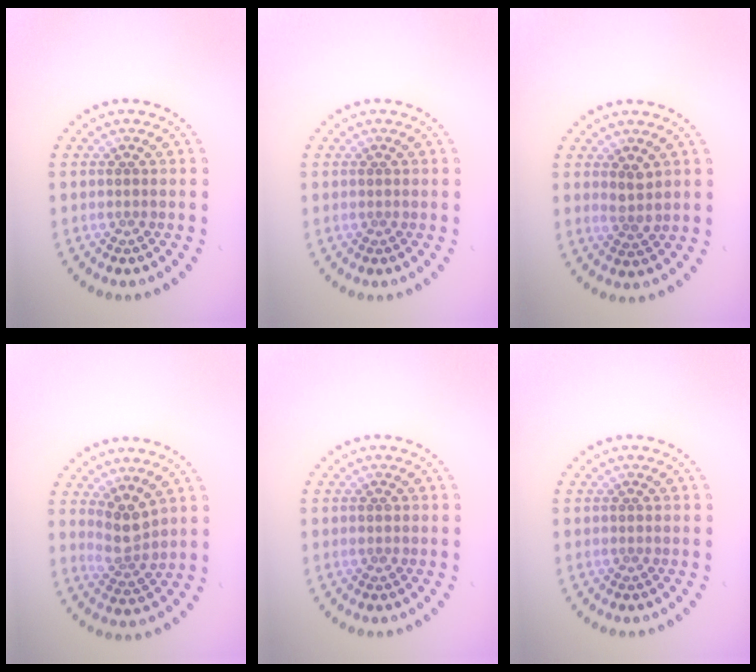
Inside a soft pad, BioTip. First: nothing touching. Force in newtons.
{"total": 0.0}
{"total": 1.6, "press": 1.3, "slide": 0.9}
{"total": 2.7, "press": 2.2, "slide": 1.6}
{"total": 0.5, "press": 0.5, "slide": 0.1}
{"total": 0.0}